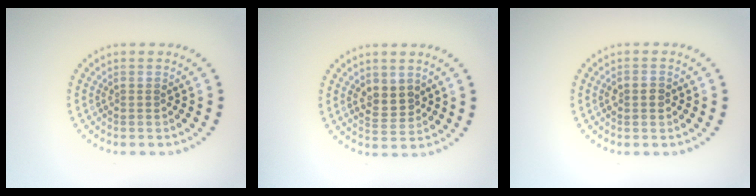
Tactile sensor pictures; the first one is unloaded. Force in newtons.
{"total": 2.5, "press": 2.4, "slide": 0.7}
{"total": 1.3, "press": 1.3, "slide": 0.3}